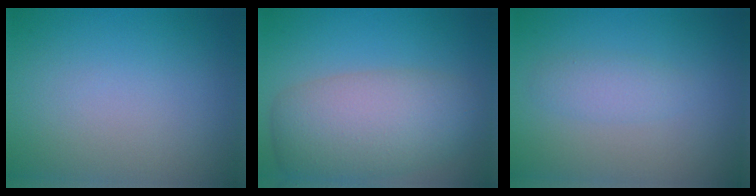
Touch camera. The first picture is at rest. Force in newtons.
{"total": 7.7, "press": 7.7, "slide": 0.4}
{"total": 1.6, "press": 1.6, "slide": 0.1}